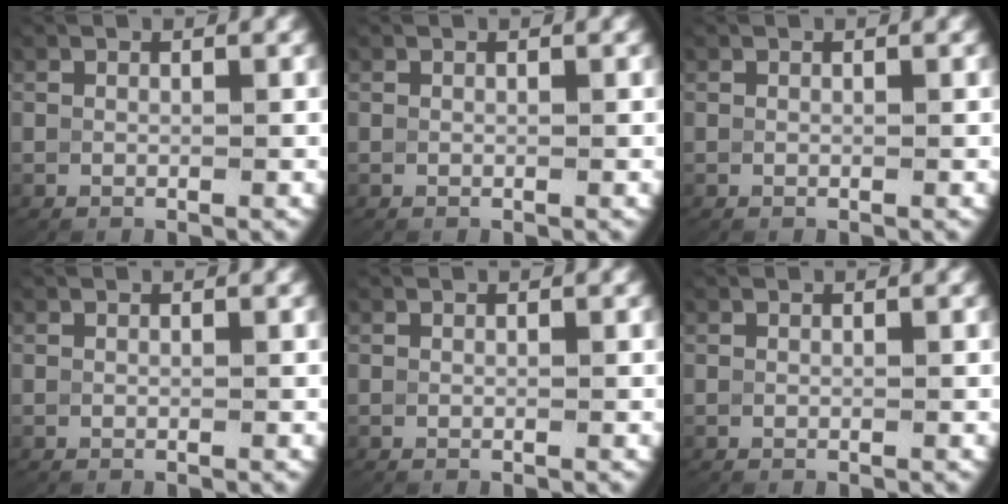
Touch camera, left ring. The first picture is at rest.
{"total": 0.0}
{"total": 0.0}
{"total": 0.0}
{"total": 0.0}
{"total": 0.0}